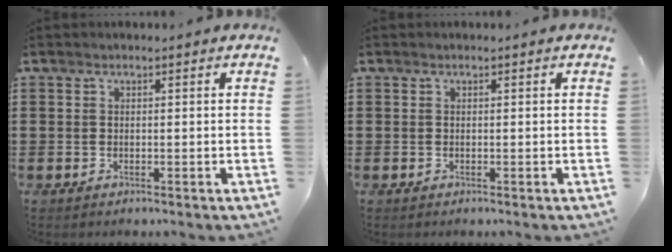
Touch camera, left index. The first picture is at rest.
{"total": 0.0}